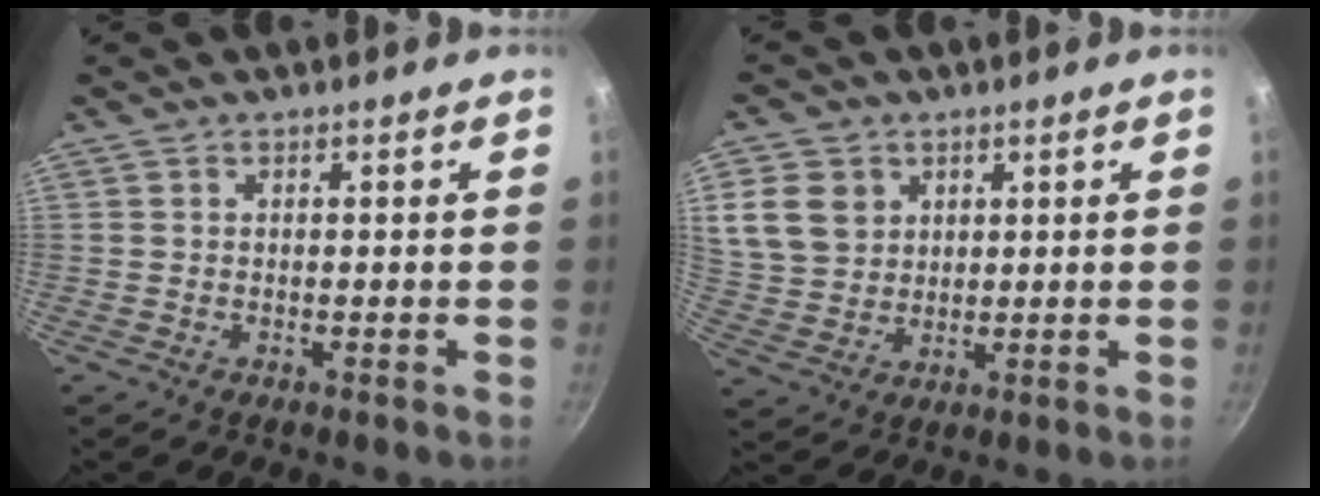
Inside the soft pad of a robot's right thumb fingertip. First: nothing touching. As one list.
[{"total": 9.5, "force": [3.1, 7.8, 4.4], "torque": [-0.058, -0.009, 0.069]}]